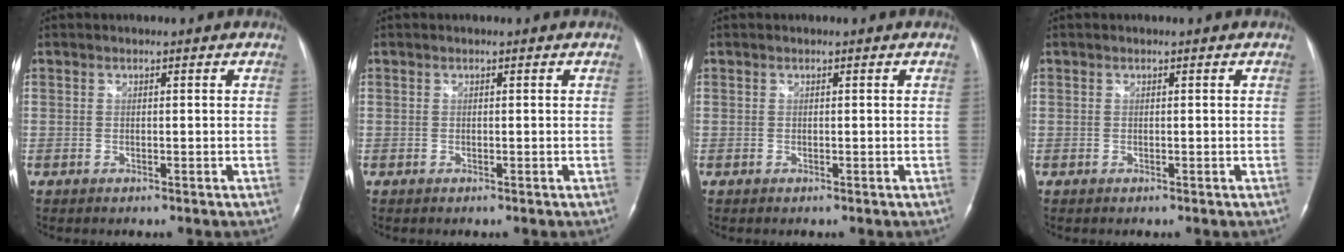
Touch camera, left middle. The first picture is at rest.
{"total": 0.0}
{"total": 0.0}
{"total": 0.0}